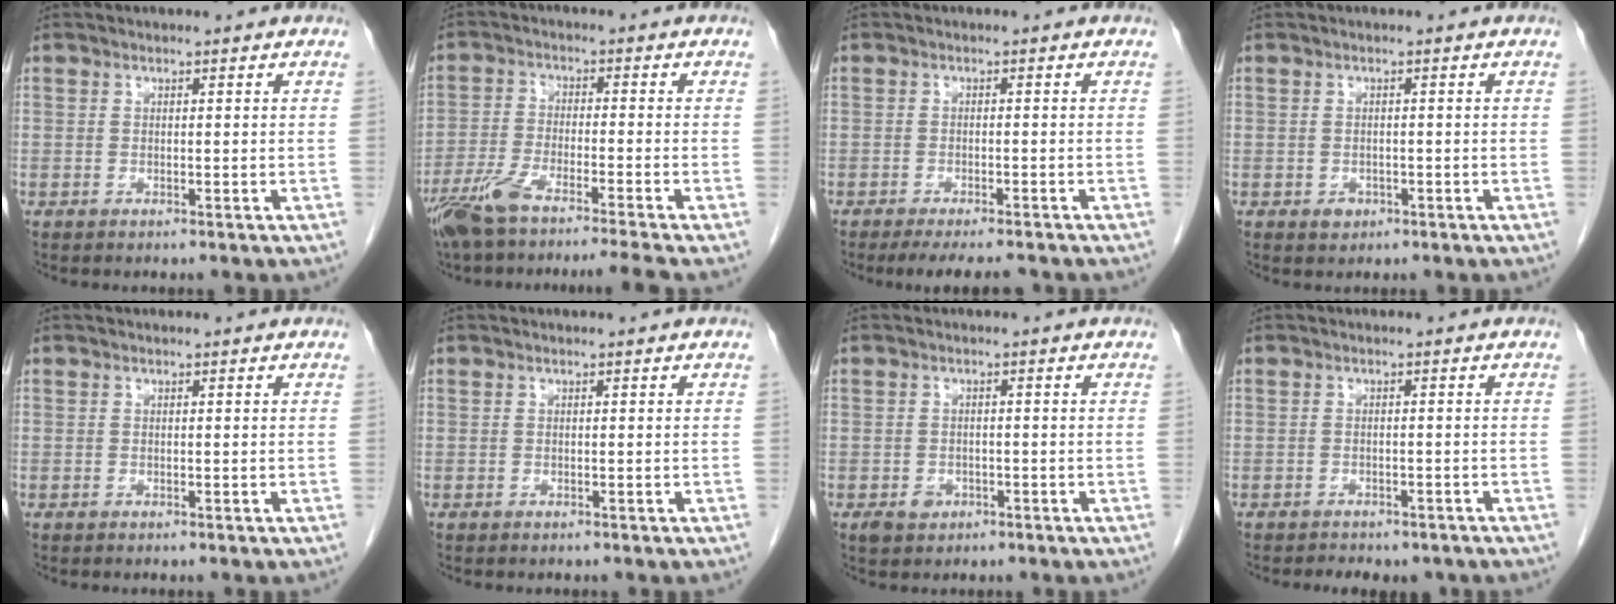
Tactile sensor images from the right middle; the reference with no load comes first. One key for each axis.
{"total": 10.7, "fx": -8.5, "fy": -0.7, "fz": 6.3, "tx": -0.109, "ty": -0.025, "tz": -0.144}
{"total": 7.4, "fx": -6.5, "fy": 1.2, "fz": 3.5, "tx": -0.041, "ty": -0.012, "tz": -0.092}
{"total": 1.5, "fx": -0.7, "fy": 1.2, "fz": 0.5, "tx": -0.008, "ty": 0.004, "tz": -0.004}
{"total": 0.0}
{"total": 0.0}
{"total": 2.4, "fx": -1.2, "fy": 1.8, "fz": 1.0, "tx": -0.016, "ty": 0.002, "tz": -0.011}
{"total": 6.2, "fx": -5.2, "fy": 2.7, "fz": 1.9, "tx": -0.022, "ty": 0.005, "tz": -0.057}